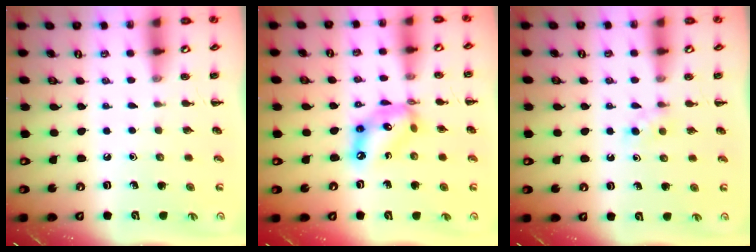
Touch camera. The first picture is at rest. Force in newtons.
{"total": 12.9, "press": 12.5, "slide": 3.2}
{"total": 2.7, "press": 2.5, "slide": 1.0}